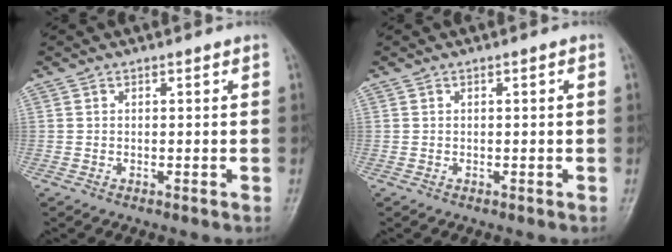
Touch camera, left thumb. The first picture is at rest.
{"total": 0.6, "force": [0.0, 0.1, 0.6], "torque": [-0.012, 0.000, 0.001]}